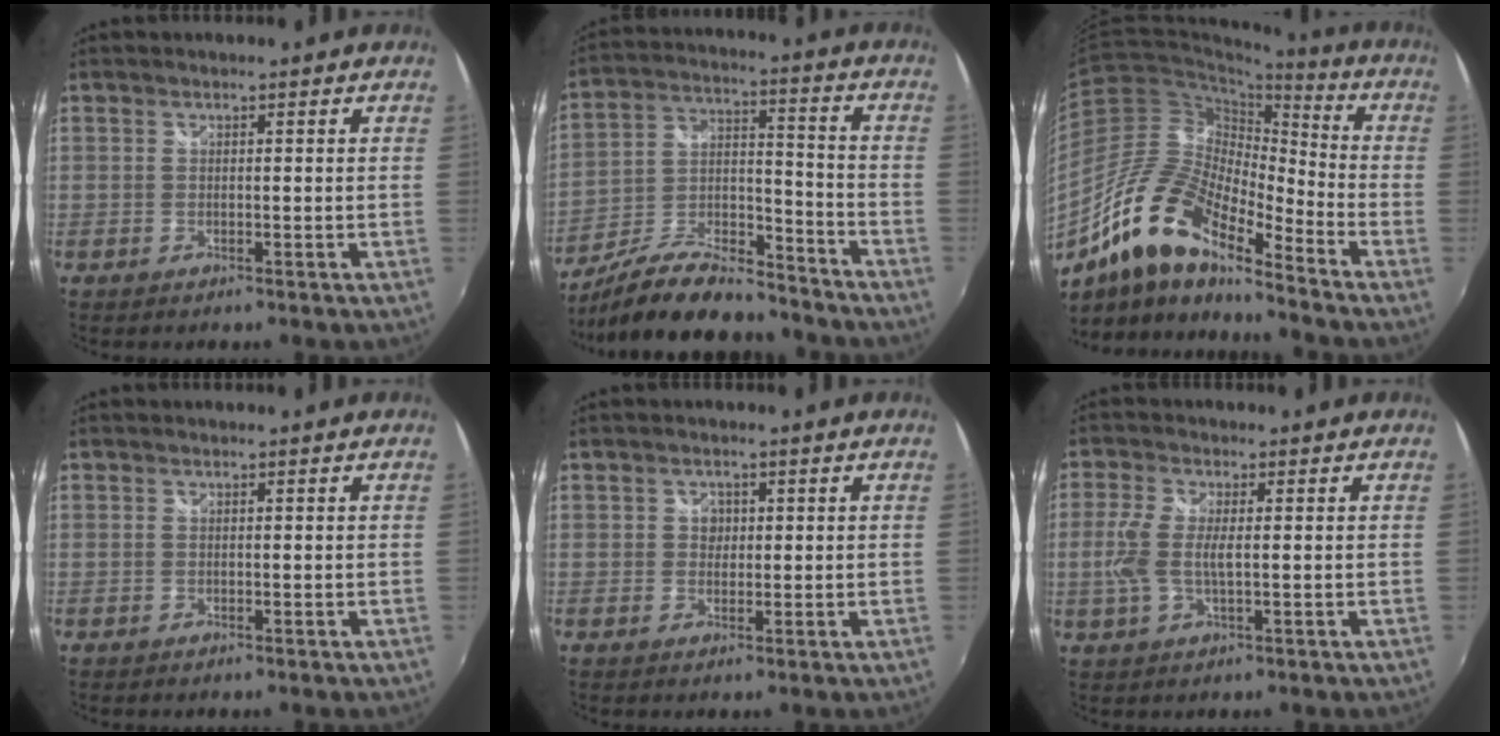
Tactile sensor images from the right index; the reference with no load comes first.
{"total": 19.5, "force": [-15.5, 6.1, 10.1], "torque": [-0.197, 0.000, -0.254]}
{"total": 17.3, "force": [-12.0, 5.3, 11.3], "torque": [-0.210, -0.004, -0.240]}
{"total": 0.0}
{"total": 2.0, "force": [0.2, 1.9, 0.6], "torque": [-0.005, 0.004, 0.001]}
{"total": 6.0, "force": [-0.1, 2.1, 5.6], "torque": [-0.125, -0.001, -0.002]}